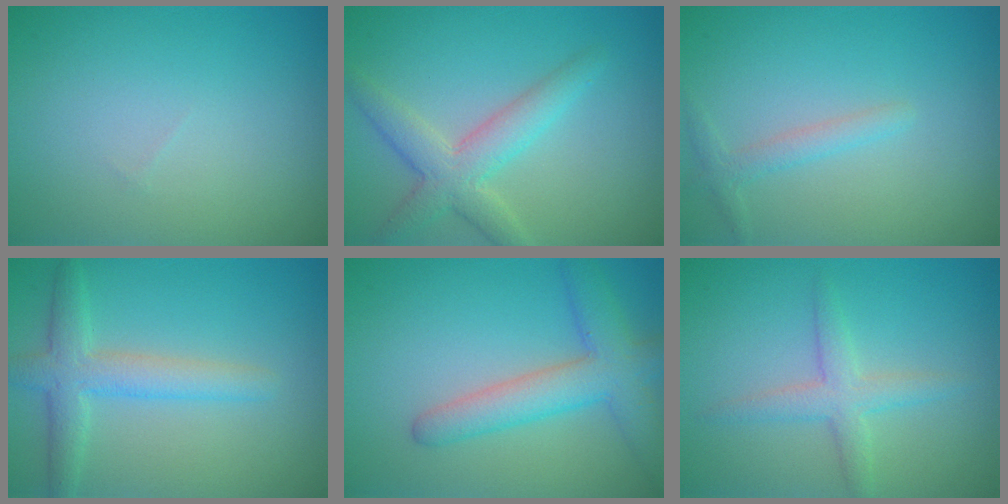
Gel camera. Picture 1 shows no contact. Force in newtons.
{"total": 4.1, "press": 4.1, "slide": 0.2}
{"total": 1.6, "press": 1.6, "slide": 0.1}
{"total": 3.8, "press": 3.8, "slide": 0.1}
{"total": 5.1, "press": 5.1, "slide": 0.2}
{"total": 2.7, "press": 2.7, "slide": 0.1}